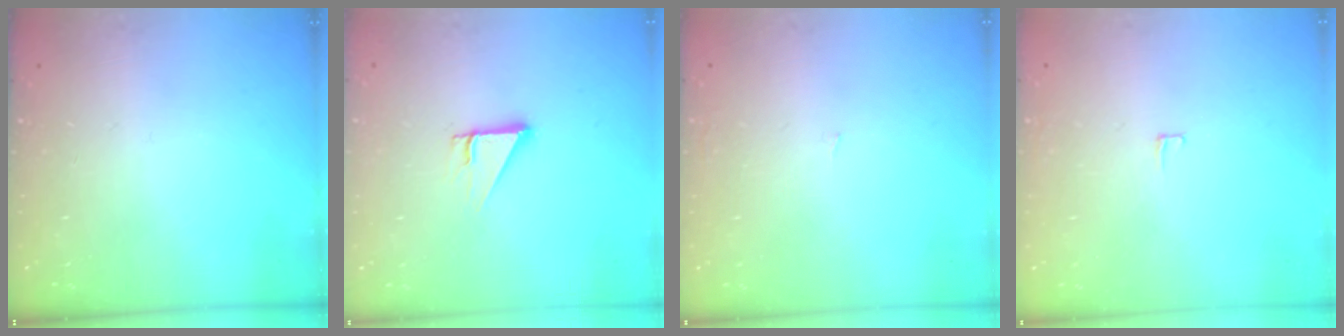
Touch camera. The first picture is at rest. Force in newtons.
{"total": 2.7, "press": 2.7, "slide": 0.1}
{"total": 0.9, "press": 0.9, "slide": 0.0}
{"total": 3.4, "press": 3.3, "slide": 0.3}